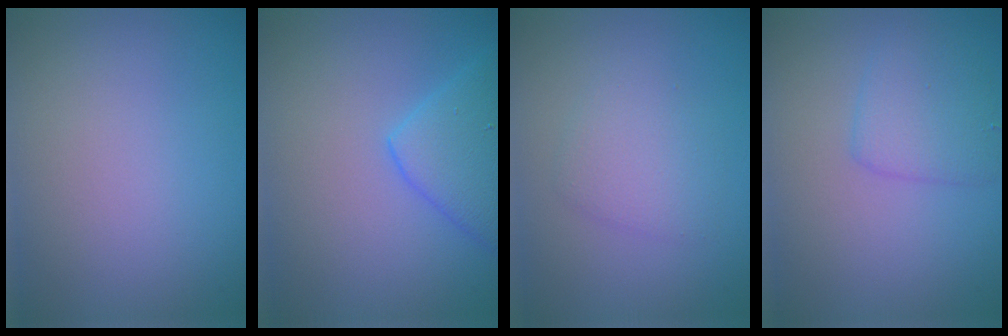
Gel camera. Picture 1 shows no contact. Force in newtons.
{"total": 4.2, "press": 4.2, "slide": 0.3}
{"total": 2.4, "press": 2.4, "slide": 0.3}
{"total": 2.9, "press": 2.9, "slide": 0.1}